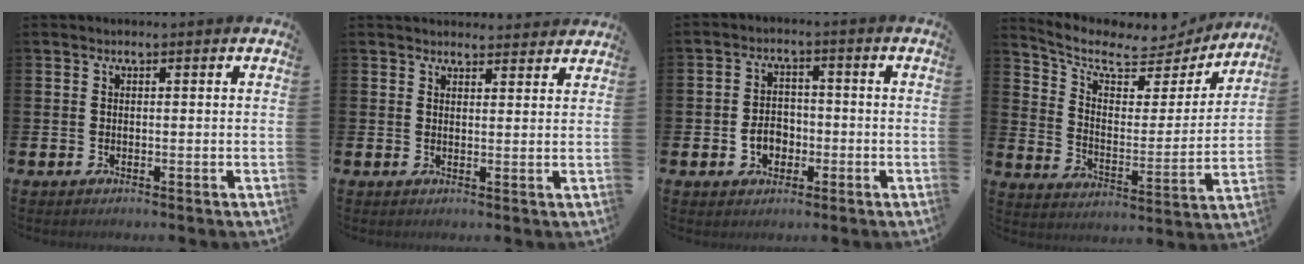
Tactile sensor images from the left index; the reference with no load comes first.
{"total": 2.8, "force": [2.8, 0.6, 0.0], "torque": [0.006, -0.017, 0.049]}
{"total": 3.9, "force": [-1.3, 3.1, 2.1], "torque": [-0.031, 0.000, -0.030]}
{"total": 7.9, "force": [6.8, 3.0, 2.8], "torque": [-0.091, -0.051, 0.111]}